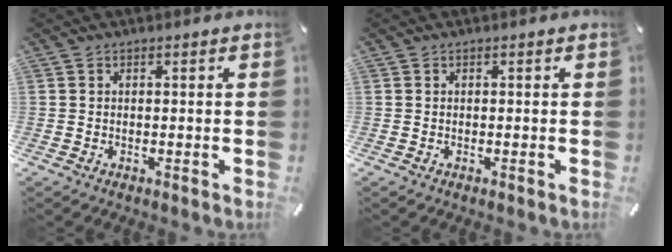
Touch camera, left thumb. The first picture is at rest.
{"total": 0.0}